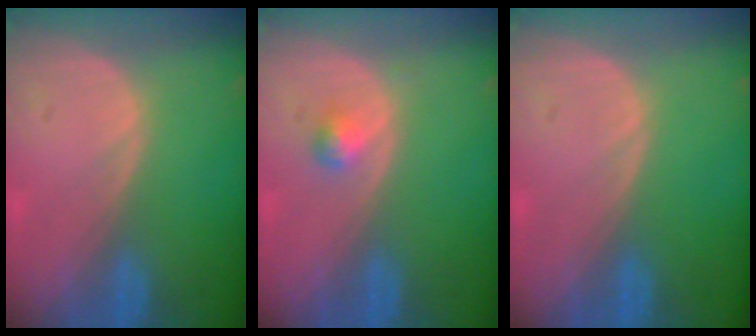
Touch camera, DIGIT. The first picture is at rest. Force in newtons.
{"total": 1.7, "press": 1.7, "slide": 0.2}
{"total": 0.0}